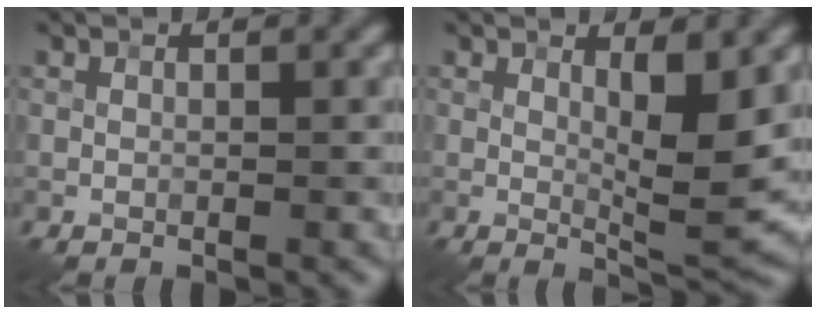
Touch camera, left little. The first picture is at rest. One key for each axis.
{"total": 5.3, "fx": 1.0, "fy": 1.3, "fz": 5.0, "tx": -0.077, "ty": -0.017, "tz": 0.021}